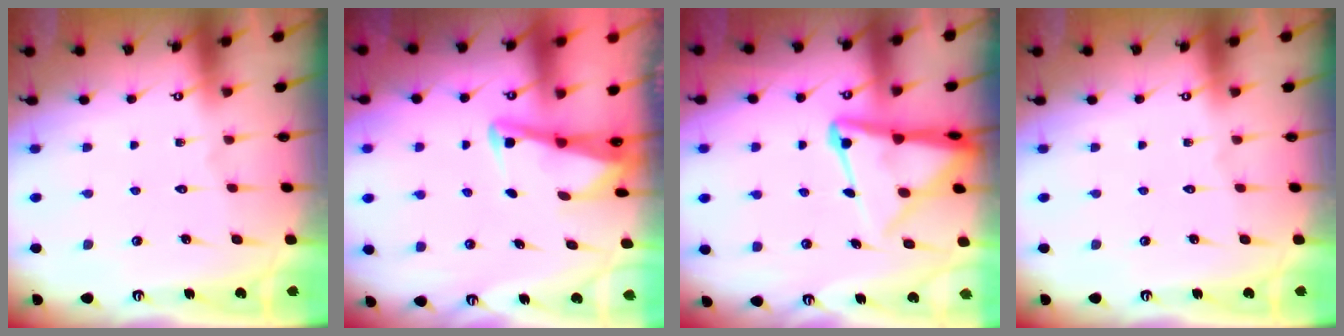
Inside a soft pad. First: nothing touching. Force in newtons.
{"total": 2.8, "press": 2.8, "slide": 0.4}
{"total": 9.4, "press": 9.3, "slide": 1.0}
{"total": 0.0}